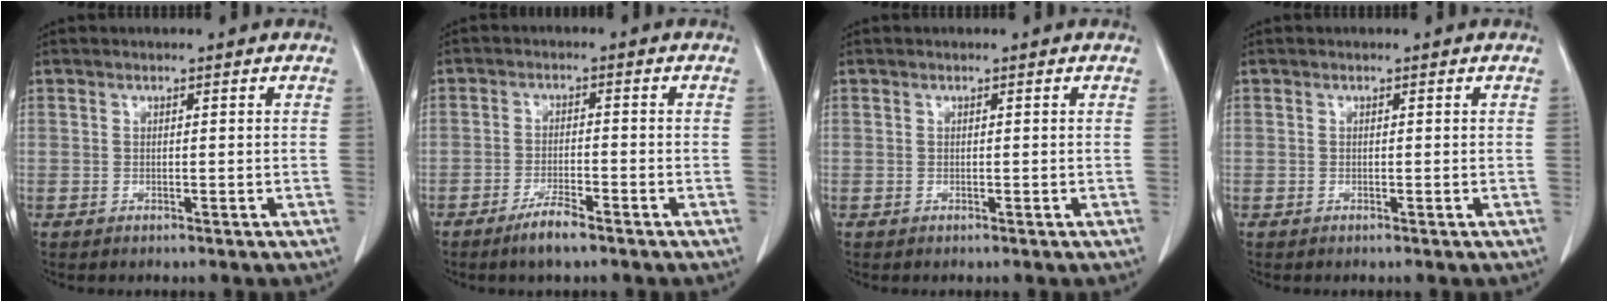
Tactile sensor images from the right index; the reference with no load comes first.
{"total": 4.0, "force": [-3.0, 0.5, 2.7], "torque": [-0.054, -0.003, -0.055]}
{"total": 0.0}
{"total": 0.0}